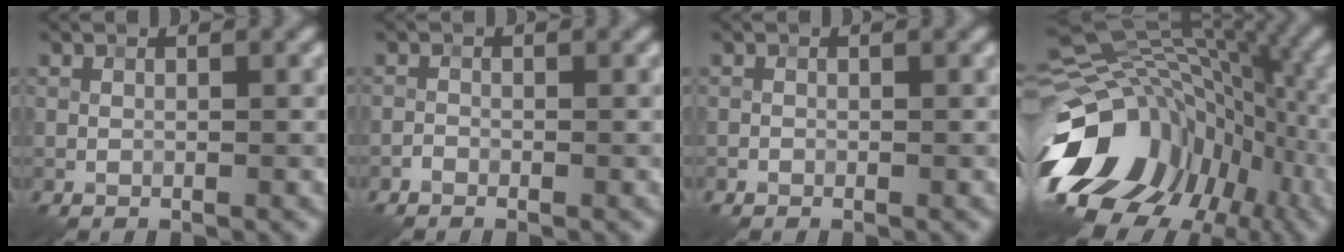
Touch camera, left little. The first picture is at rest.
{"total": 0.5, "force": [-0.5, 0.0, 0.1], "torque": [-0.002, 0.002, -0.012]}
{"total": 0.0}
{"total": 17.7, "force": [-6.4, 12.8, 10.5], "torque": [-0.201, 0.010, -0.096]}